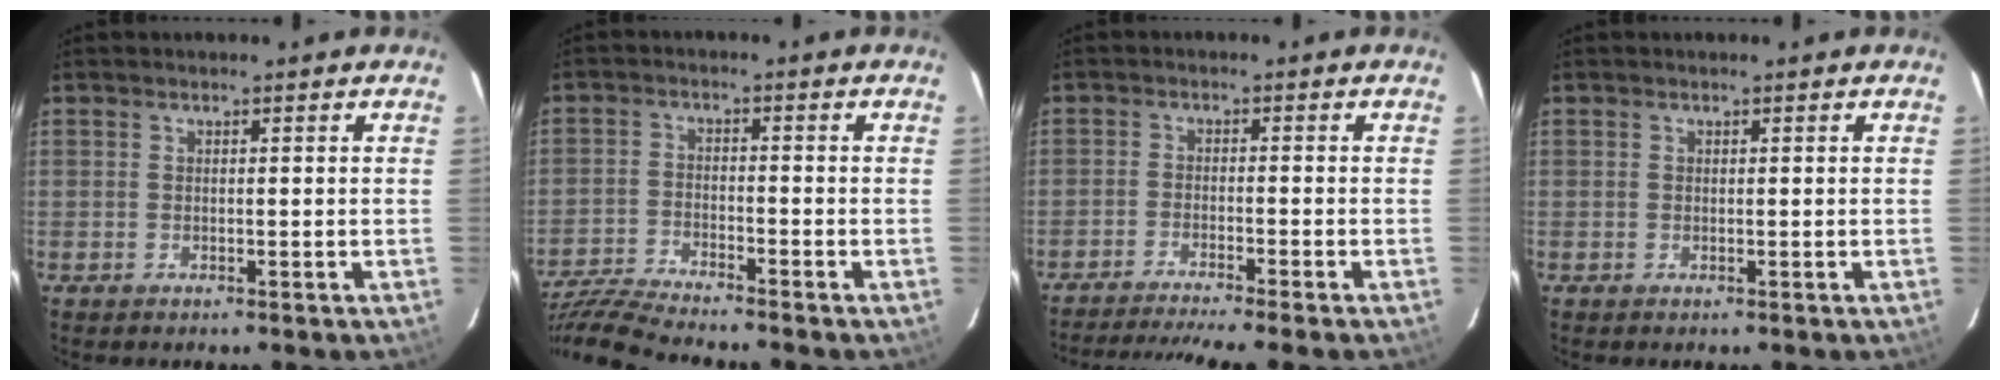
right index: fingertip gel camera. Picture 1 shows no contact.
{"total": 10.6, "force": [-9.8, -0.2, 3.9], "torque": [-0.110, -0.016, -0.187]}
{"total": 11.1, "force": [-9.9, -1.3, 4.9], "torque": [-0.104, -0.012, -0.157]}
{"total": 0.0}